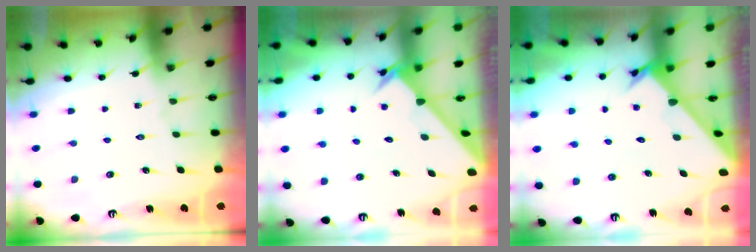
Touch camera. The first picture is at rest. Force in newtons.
{"total": 2.5, "press": 2.5, "slide": 0.2}
{"total": 2.7, "press": 2.7, "slide": 0.2}